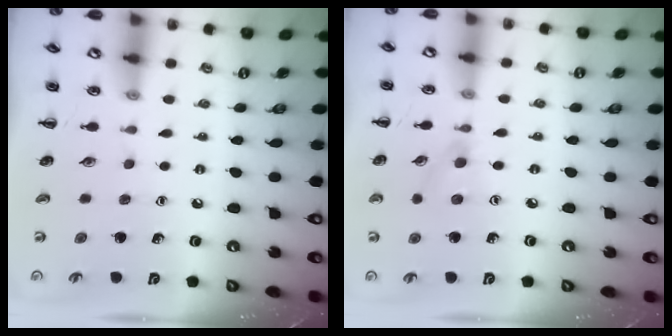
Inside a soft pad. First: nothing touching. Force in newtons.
{"total": 5.7, "press": 5.3, "slide": 2.0}